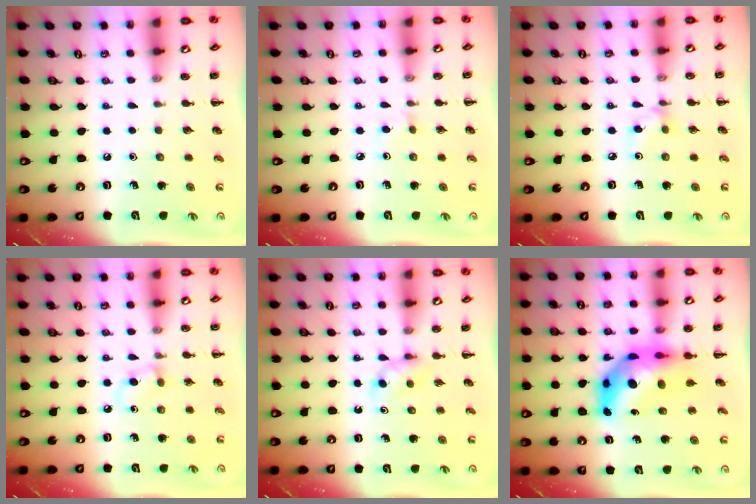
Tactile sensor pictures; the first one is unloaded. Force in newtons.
{"total": 2.0, "press": 1.8, "slide": 0.8}
{"total": 3.9, "press": 3.6, "slide": 1.5}
{"total": 3.9, "press": 3.6, "slide": 1.5}
{"total": 2.7, "press": 2.4, "slide": 1.1}
{"total": 10.5, "press": 10.0, "slide": 3.2}